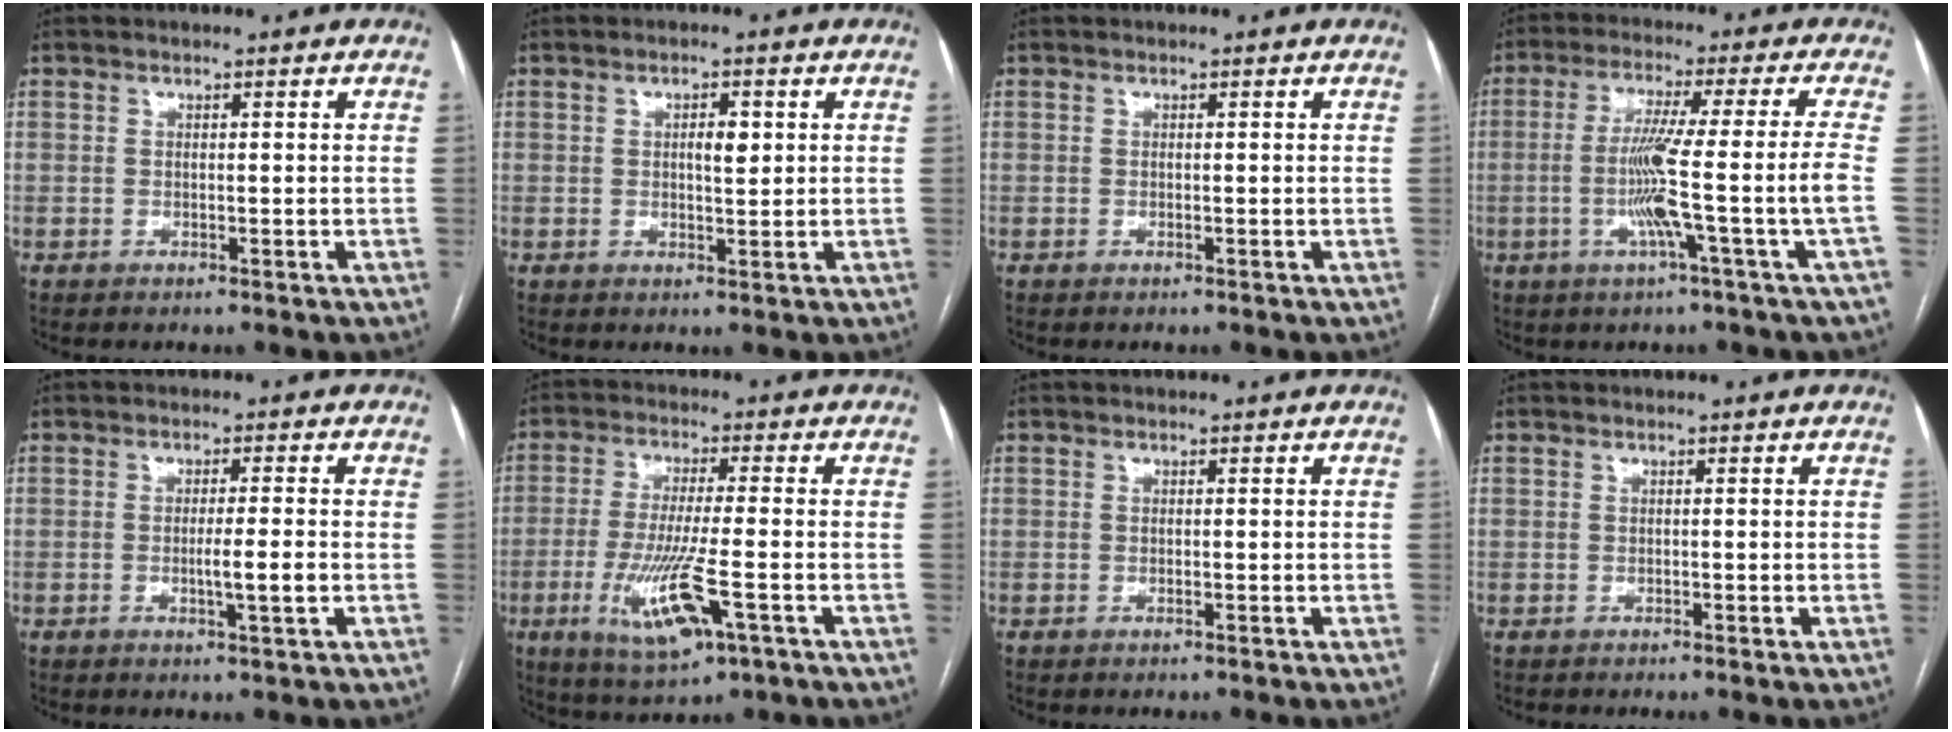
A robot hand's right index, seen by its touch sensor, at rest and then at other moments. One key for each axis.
{"total": 2.7, "fx": 0.6, "fy": 0.9, "fz": 2.4, "tx": -0.039, "ty": 0.000, "tz": 0.010}
{"total": 0.0}
{"total": 10.4, "fx": -2.7, "fy": -2.5, "fz": 9.8, "tx": -0.176, "ty": -0.005, "tz": -0.046}
{"total": 3.7, "fx": -0.9, "fy": -0.2, "fz": 3.6, "tx": -0.060, "ty": -0.005, "tz": -0.014}
{"total": 11.2, "fx": -4.1, "fy": 1.3, "fz": 10.4, "tx": -0.209, "ty": -0.026, "tz": -0.069}
{"total": 0.0}
{"total": 0.0}